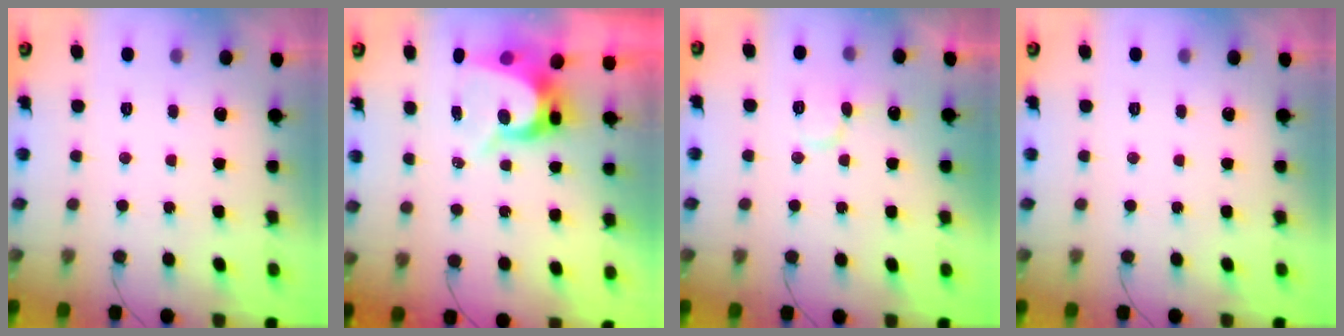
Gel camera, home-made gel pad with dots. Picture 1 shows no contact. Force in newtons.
{"total": 8.2, "press": 8.2, "slide": 0.5}
{"total": 8.3, "press": 8.2, "slide": 1.2}
{"total": 0.0}